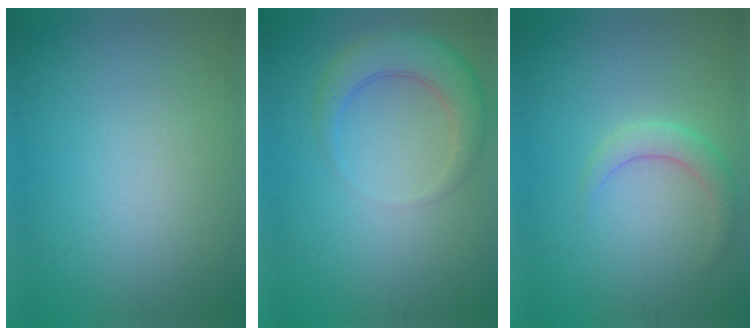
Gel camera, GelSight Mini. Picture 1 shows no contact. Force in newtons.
{"total": 4.2, "press": 4.2, "slide": 0.5}
{"total": 2.2, "press": 2.2, "slide": 0.2}